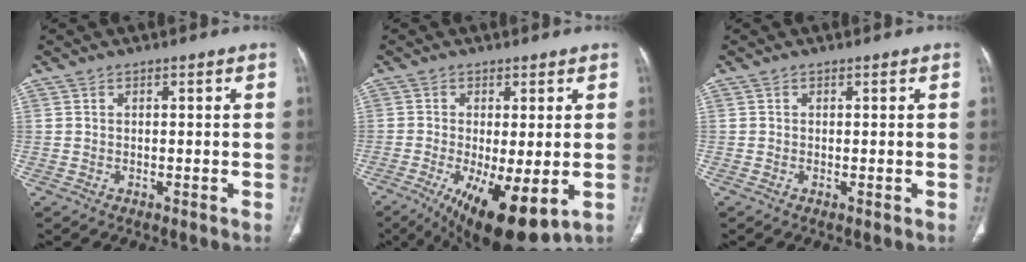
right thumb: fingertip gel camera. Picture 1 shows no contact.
{"total": 14.5, "force": [-4.7, 5.0, 12.7], "torque": [-0.201, -0.024, -0.059]}
{"total": 0.0}